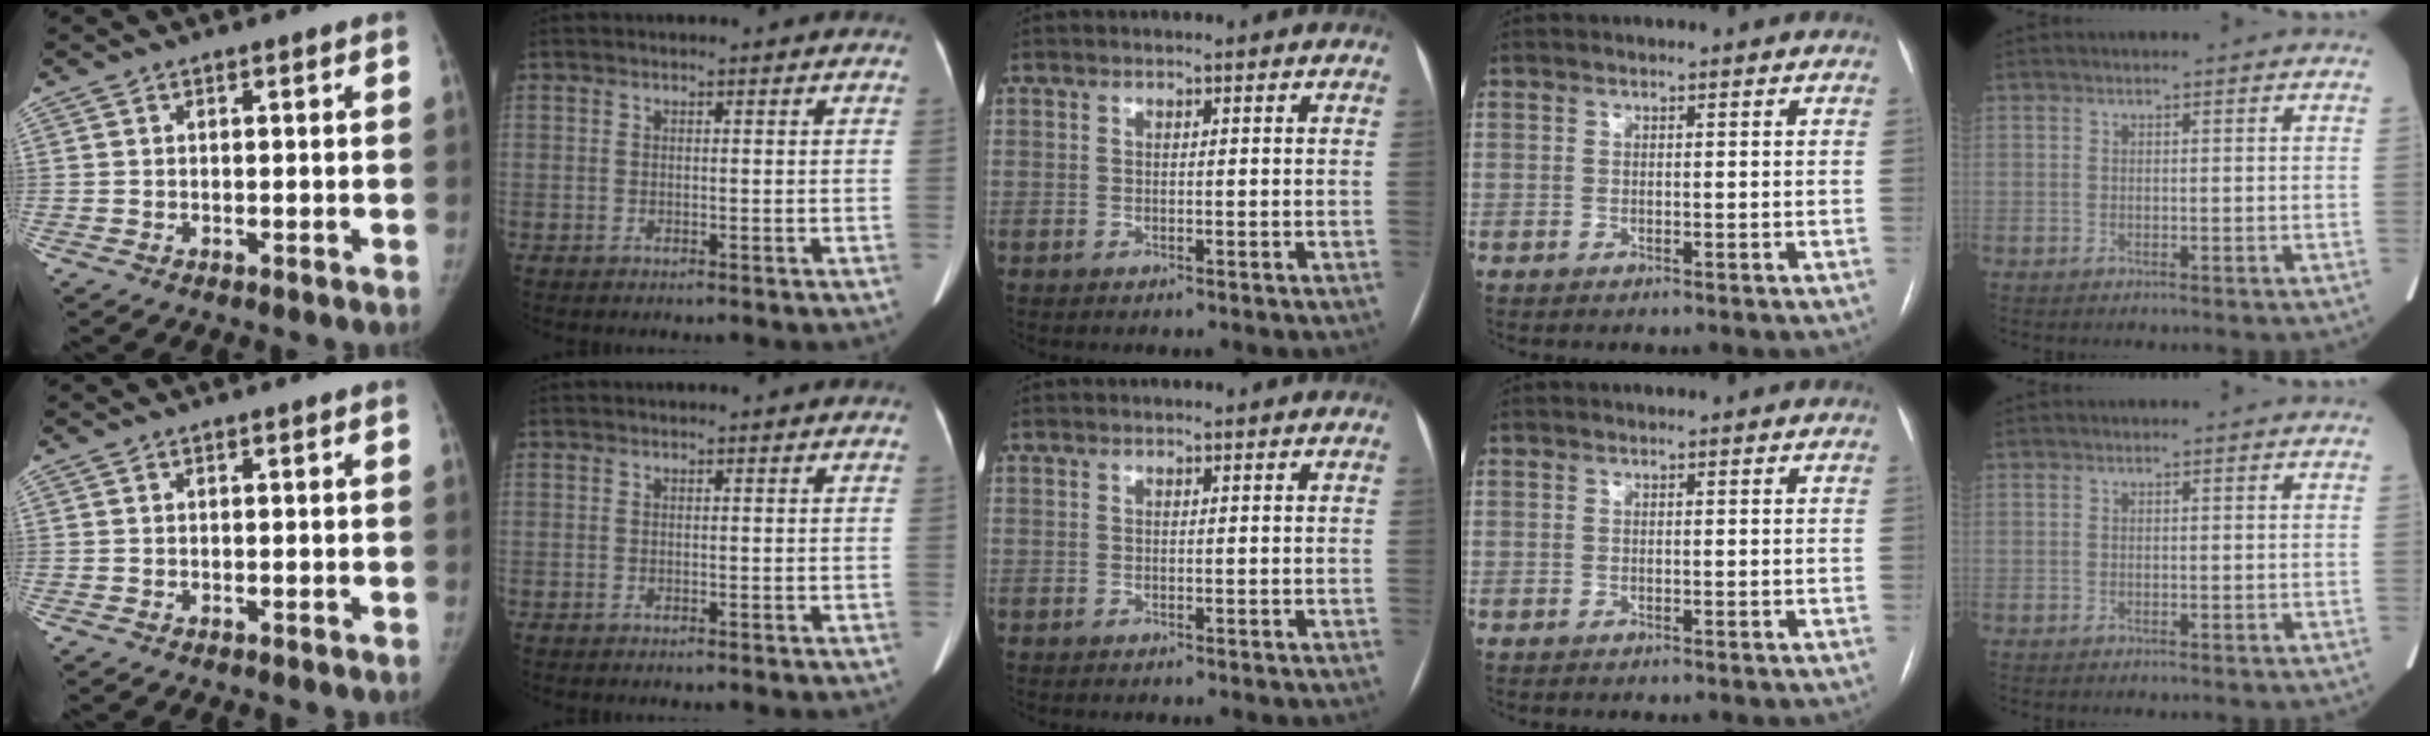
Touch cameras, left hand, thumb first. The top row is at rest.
{}